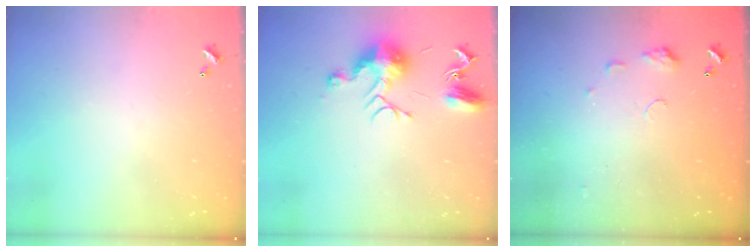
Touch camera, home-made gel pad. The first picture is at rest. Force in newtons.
{"total": 9.6, "press": 9.6, "slide": 0.4}
{"total": 5.6, "press": 5.6, "slide": 0.7}